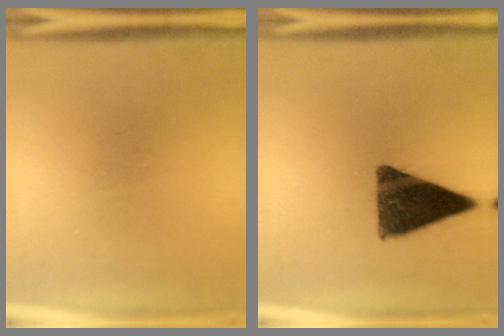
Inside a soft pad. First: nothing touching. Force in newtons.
{"total": 12.9}